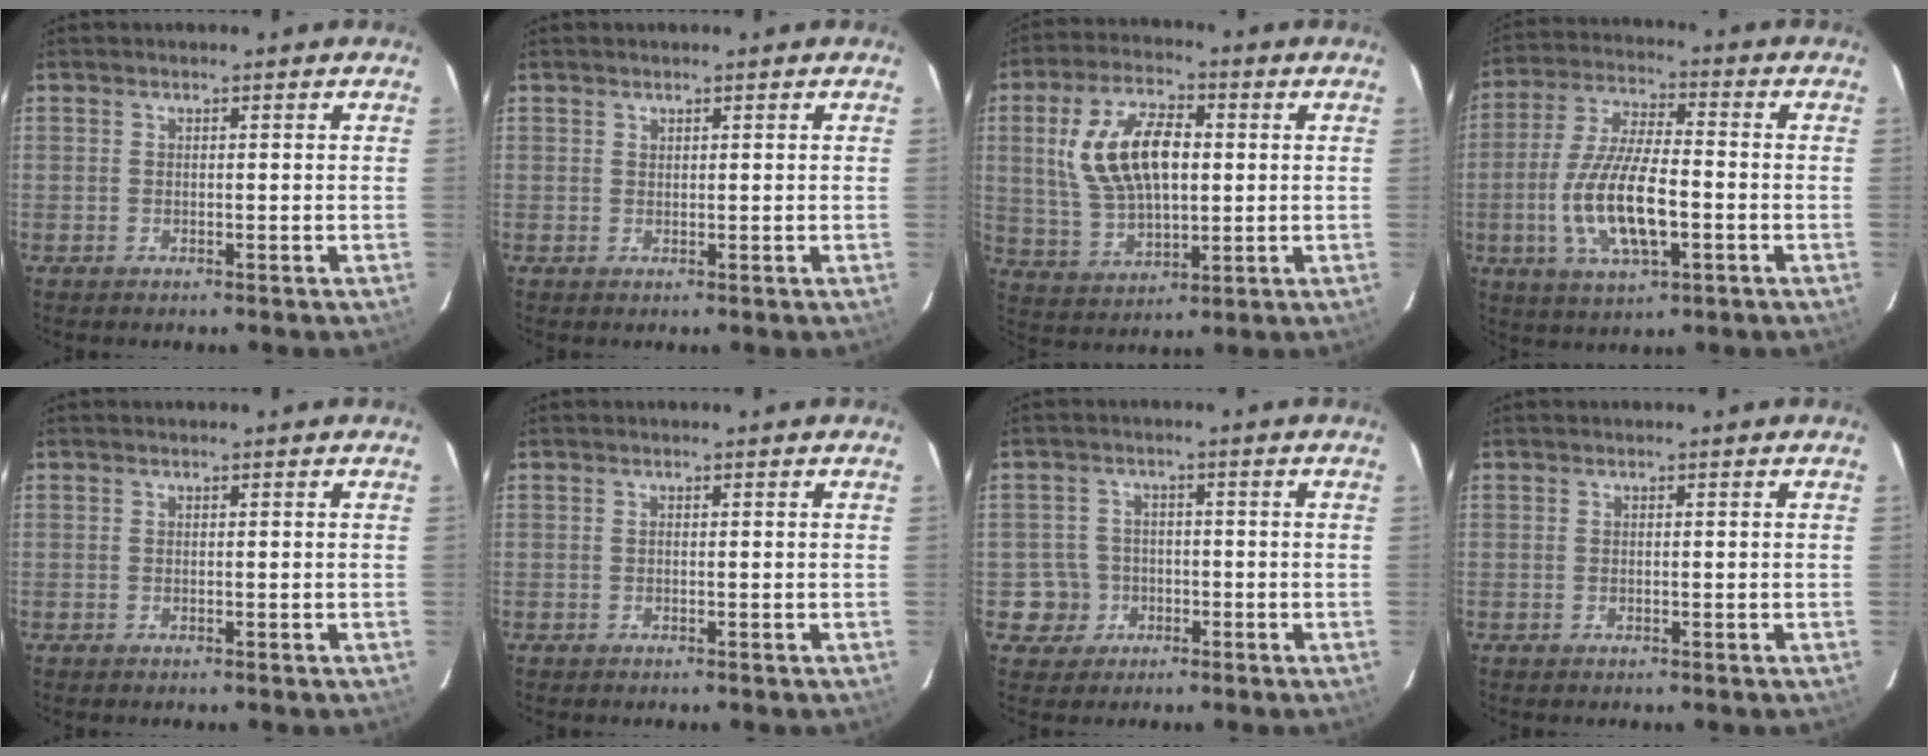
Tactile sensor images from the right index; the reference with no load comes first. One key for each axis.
{"total": 0.5, "fx": 0.4, "fy": 0.3, "fz": 0.0, "tx": 0.001, "ty": 0.001, "tz": 0.009}
{"total": 15.2, "fx": 2.4, "fy": 8.0, "fz": 12.8, "tx": -0.250, "ty": 0.013, "tz": 0.055}
{"total": 14.7, "fx": -3.6, "fy": 5.1, "fz": 13.3, "tx": -0.275, "ty": -0.008, "tz": -0.064}
{"total": 0.0}
{"total": 0.0}
{"total": 5.2, "fx": -1.6, "fy": 4.9, "fz": 0.0, "tx": -0.007, "ty": 0.023, "tz": -0.025}
{"total": 0.0}